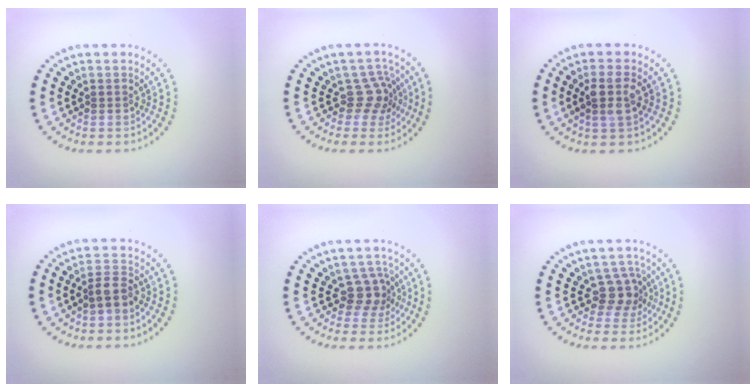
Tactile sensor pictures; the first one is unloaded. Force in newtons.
{"total": 2.6, "press": 1.9, "slide": 1.7}
{"total": 2.8, "press": 2.5, "slide": 1.2}
{"total": 2.0, "press": 1.8, "slide": 0.9}
{"total": 2.8, "press": 2.2, "slide": 1.8}
{"total": 2.8, "press": 2.2, "slide": 1.8}